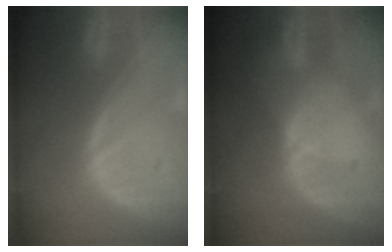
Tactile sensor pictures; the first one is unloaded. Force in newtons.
{"total": 2.6, "press": 2.2, "slide": 1.4}